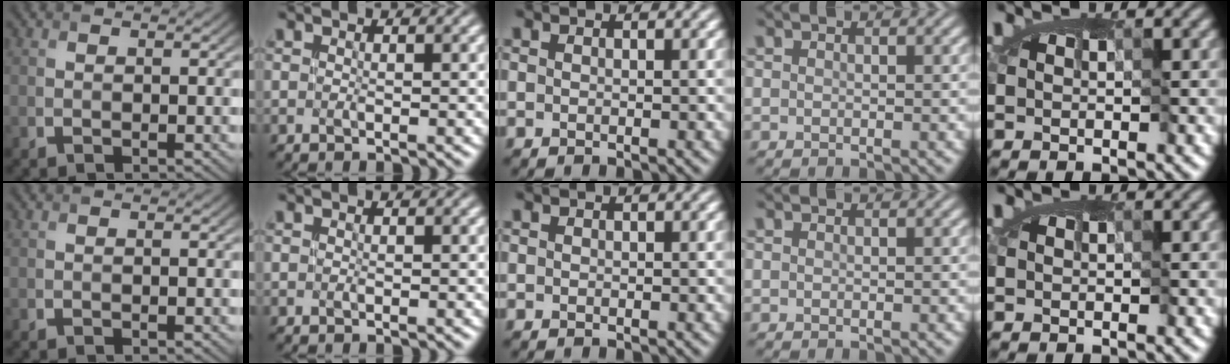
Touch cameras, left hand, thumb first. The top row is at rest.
{}